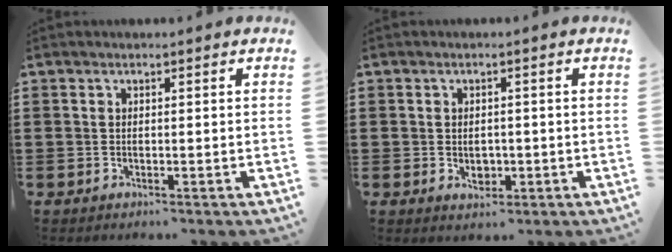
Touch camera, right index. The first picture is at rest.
{"total": 2.2, "force": [-0.4, 1.6, 1.5], "torque": [-0.020, 0.001, -0.011]}